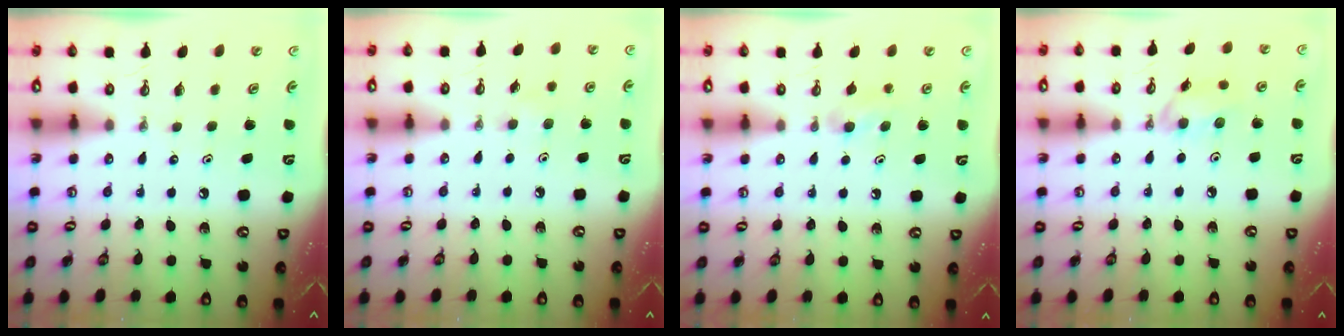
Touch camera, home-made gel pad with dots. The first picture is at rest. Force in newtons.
{"total": 5.2, "press": 5.0, "slide": 1.4}
{"total": 5.4, "press": 5.2, "slide": 1.4}
{"total": 7.9, "press": 7.8, "slide": 1.2}